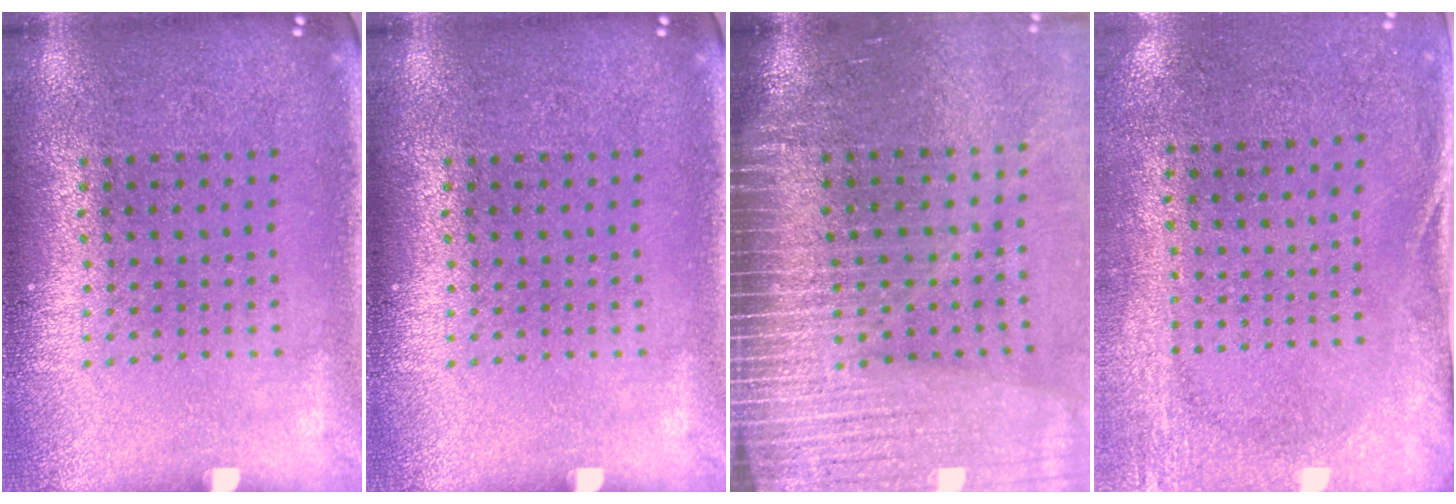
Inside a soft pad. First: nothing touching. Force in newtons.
{"total": 0.0}
{"total": 4.2, "press": 3.6, "slide": 2.2}
{"total": 2.7, "press": 2.1, "slide": 1.7}